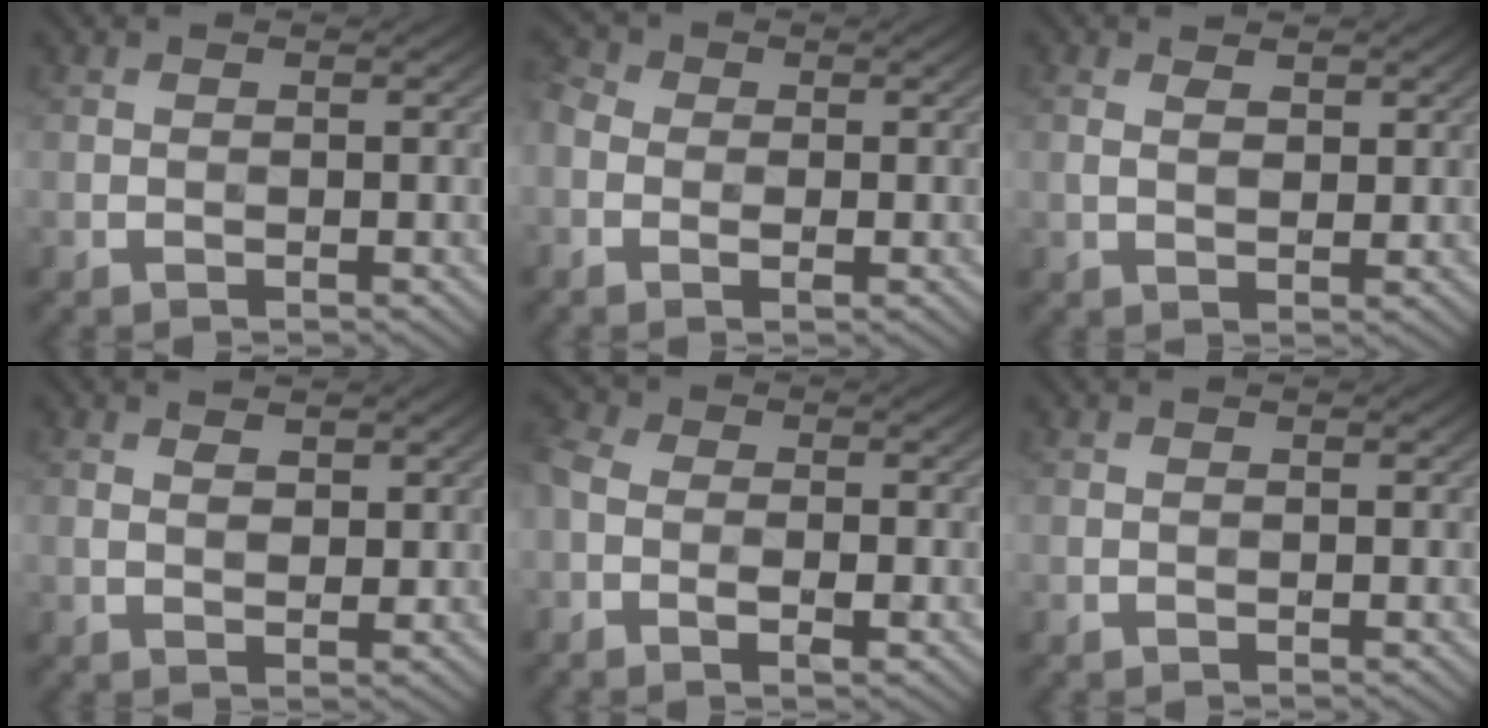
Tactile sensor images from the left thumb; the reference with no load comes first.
{"total": 4.0, "force": [-0.7, 3.1, 2.5], "torque": [-0.058, -0.002, -0.018]}
{"total": 2.6, "force": [1.2, 1.3, 1.9], "torque": [-0.035, -0.006, 0.024]}
{"total": 2.3, "force": [1.3, 1.2, 1.5], "torque": [-0.026, -0.007, 0.027]}
{"total": 6.0, "force": [-1.7, 3.9, 4.3], "torque": [-0.087, -0.005, -0.036]}
{"total": 0.0}